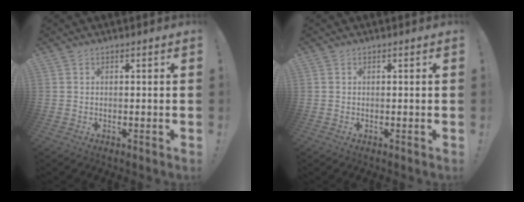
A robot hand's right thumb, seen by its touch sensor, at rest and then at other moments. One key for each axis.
{"total": 0.0}